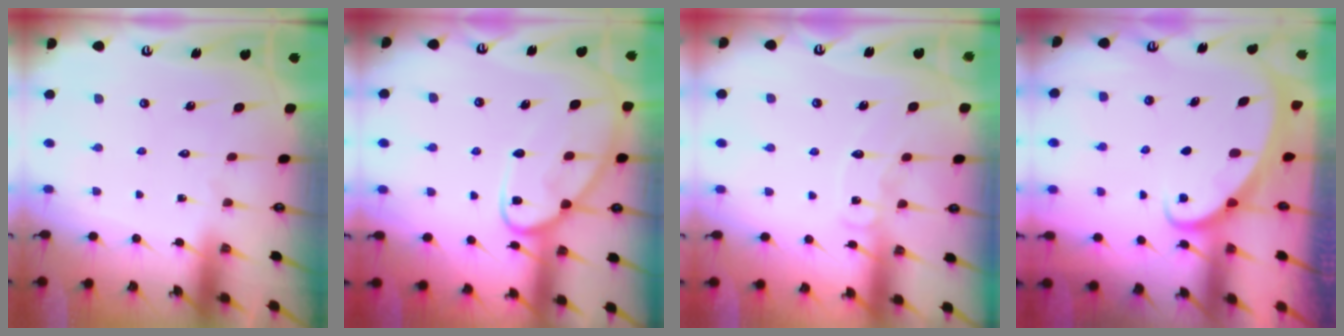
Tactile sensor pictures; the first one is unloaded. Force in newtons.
{"total": 11.4, "press": 11.4, "slide": 1.1}
{"total": 7.6, "press": 7.6, "slide": 0.7}
{"total": 1.7, "press": 1.7, "slide": 0.2}